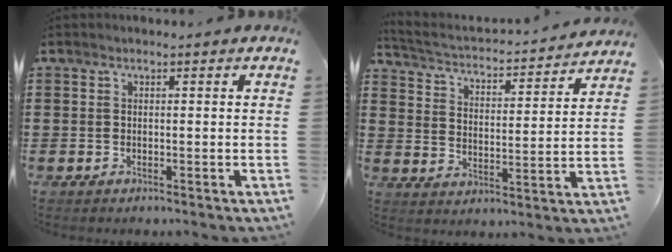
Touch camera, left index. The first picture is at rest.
{"total": 2.3, "force": [2.2, 0.1, 0.4], "torque": [-0.029, -0.027, 0.026]}